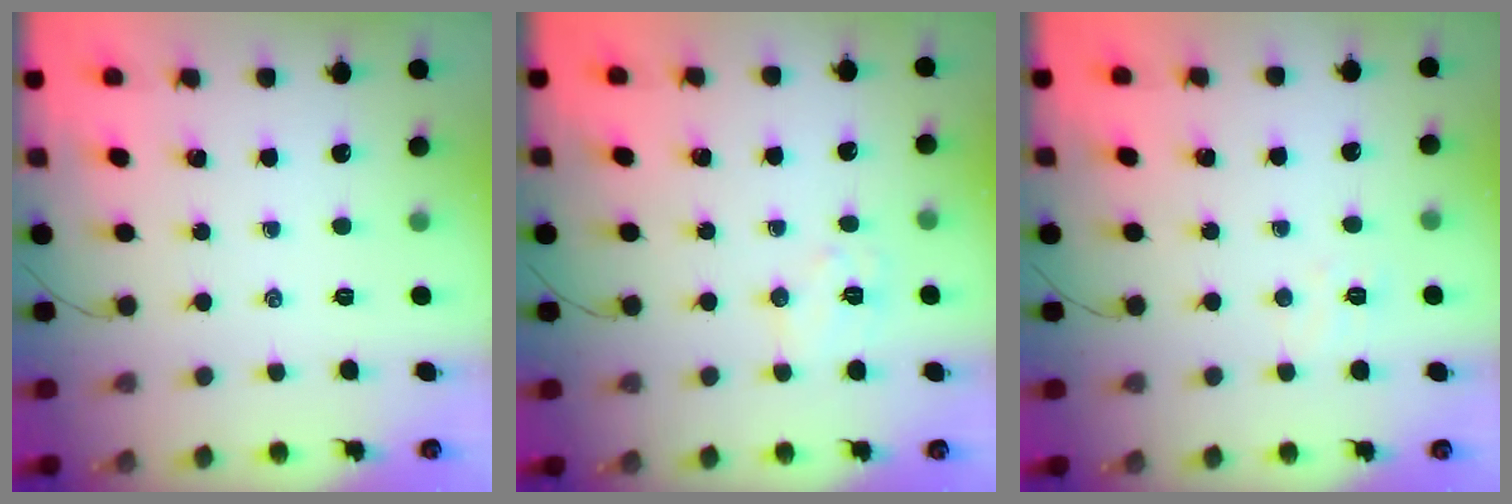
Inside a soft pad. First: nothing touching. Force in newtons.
{"total": 5.7, "press": 5.6, "slide": 1.1}
{"total": 3.9, "press": 3.8, "slide": 0.9}